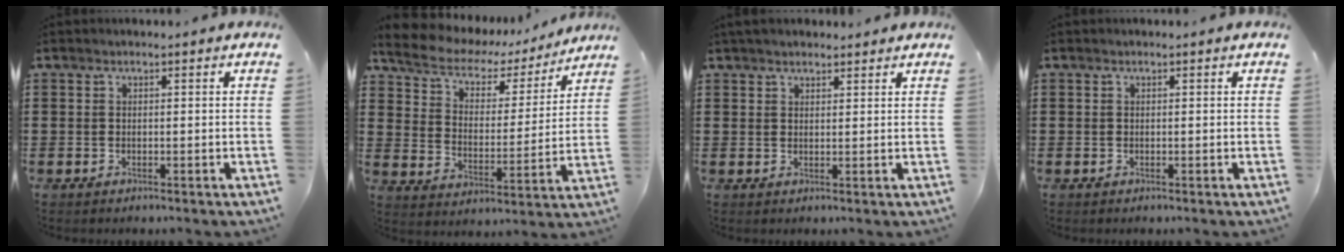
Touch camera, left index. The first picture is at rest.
{"total": 5.5, "force": [4.5, 2.8, 1.8], "torque": [-0.060, -0.025, 0.073]}
{"total": 2.2, "force": [2.0, 0.7, 0.5], "torque": [-0.015, 0.004, 0.038]}
{"total": 0.0}